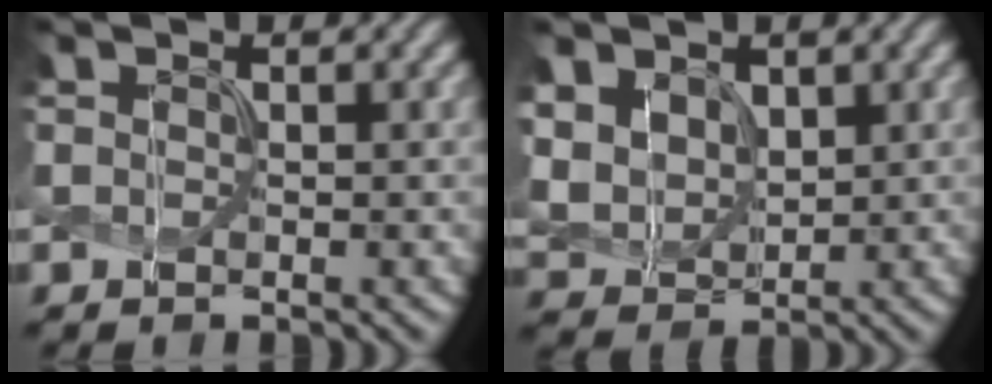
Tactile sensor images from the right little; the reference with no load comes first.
{"total": 5.7, "force": [2.0, 4.2, 3.3], "torque": [-0.097, 0.002, 0.040]}